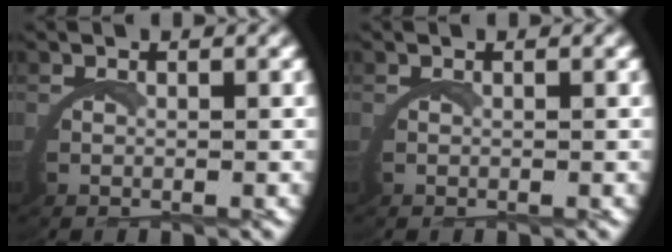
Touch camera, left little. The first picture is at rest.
{"total": 0.0}